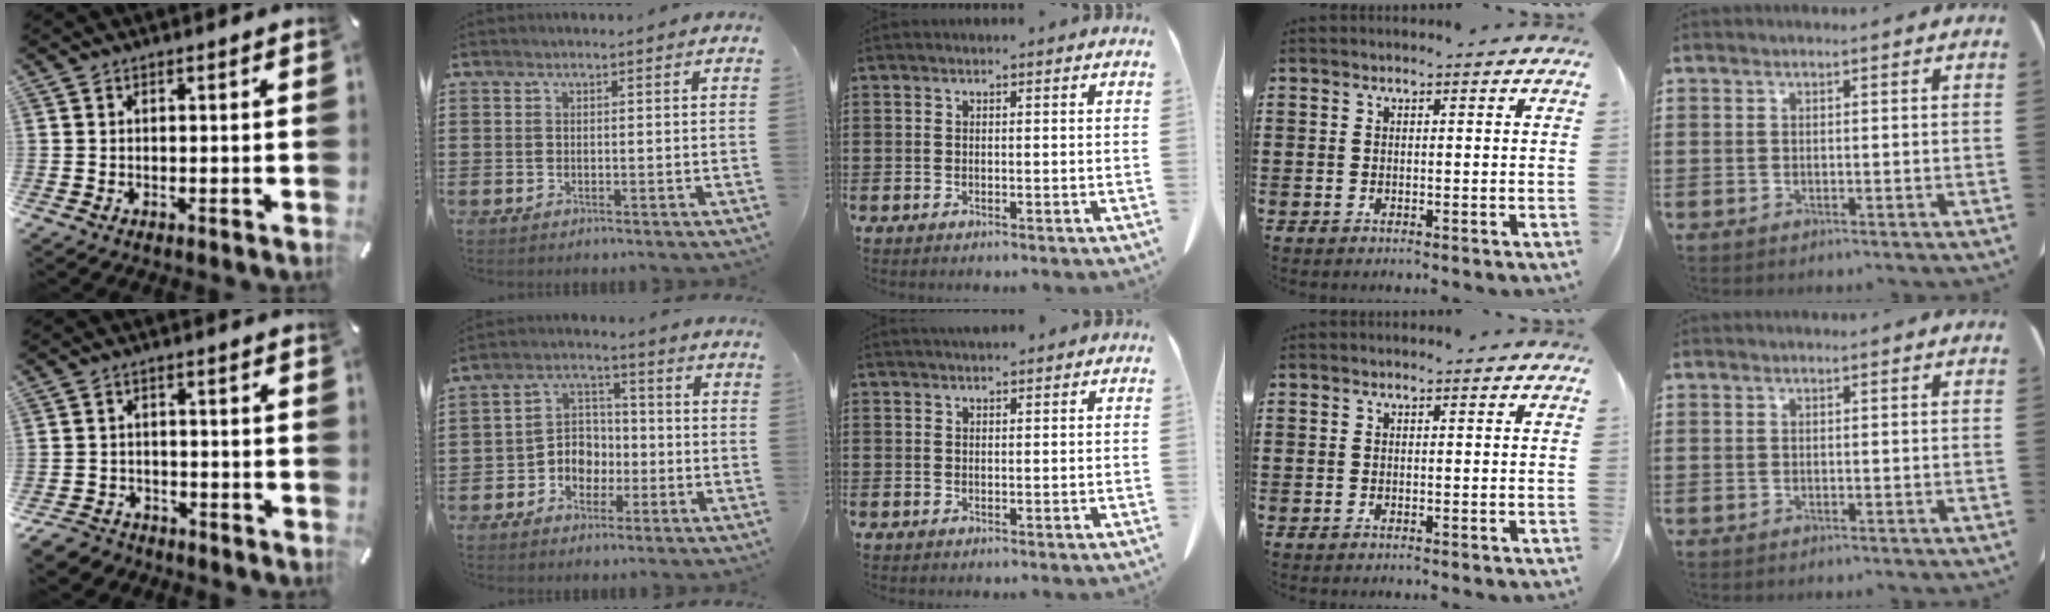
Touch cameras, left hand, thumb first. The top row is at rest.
{"thumb": {"total": 4.6, "force": [-3.6, 2.6, 1.1], "torque": [-0.035, 0.014, -0.073]}, "index": {"total": 5.5, "force": [-2.3, 4.7, 1.7], "torque": [-0.045, 0.013, -0.046]}, "middle": {"total": 1.3, "force": [1.2, 0.2, 0.4], "torque": [-0.009, 0.000, 0.023]}}